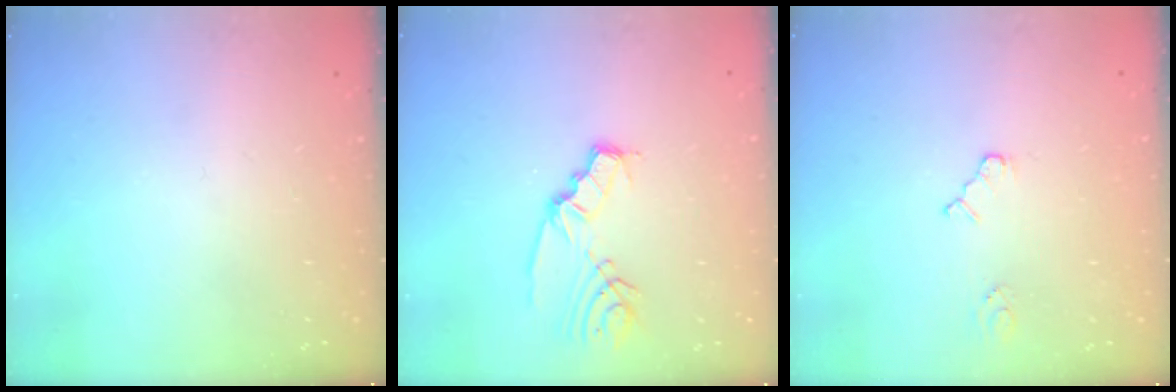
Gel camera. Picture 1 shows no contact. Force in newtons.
{"total": 6.5, "press": 6.5, "slide": 0.5}
{"total": 2.6, "press": 2.6, "slide": 0.4}